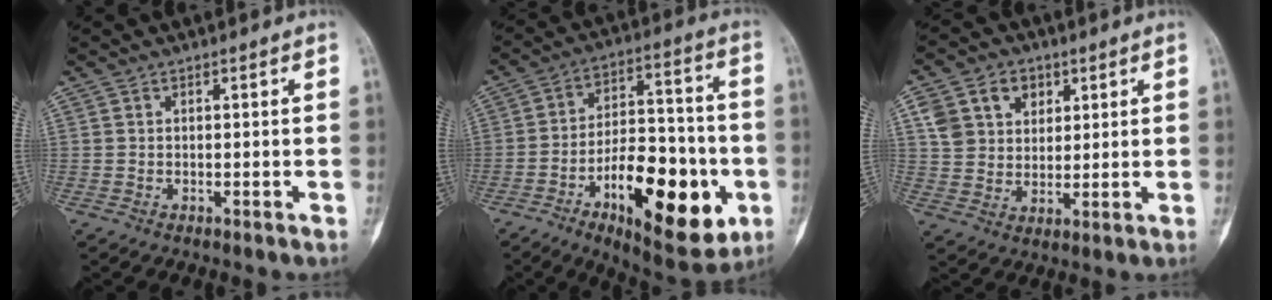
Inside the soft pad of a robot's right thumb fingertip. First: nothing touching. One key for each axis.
{"total": 23.3, "fx": -8.0, "fy": 10.5, "fz": 19.2, "tx": -0.260, "ty": 0.029, "tz": -0.112}
{"total": 10.7, "fx": 4.6, "fy": 8.2, "fz": 5.2, "tx": -0.061, "ty": -0.009, "tz": 0.087}